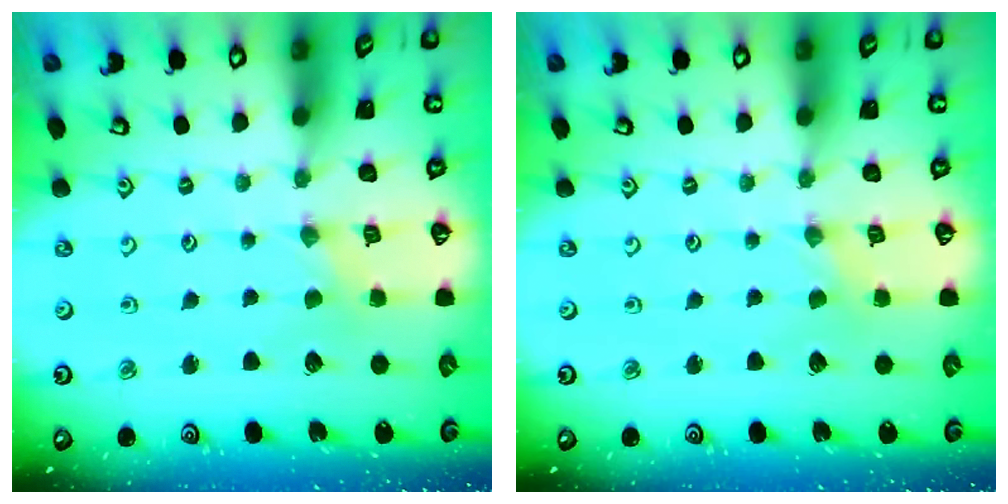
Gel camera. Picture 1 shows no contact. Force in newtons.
{"total": 0.0}